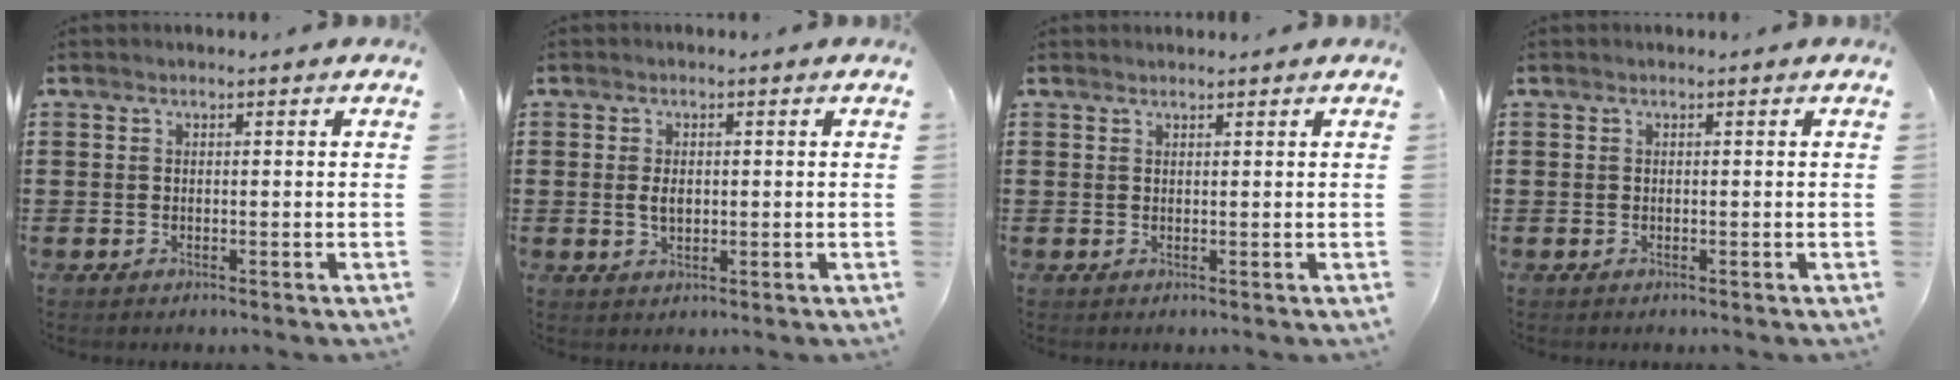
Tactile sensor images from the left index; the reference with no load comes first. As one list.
[{"total": 2.4, "force": [0.2, 1.4, 2.0], "torque": [-0.048, 0.002, 0.000]}, {"total": 0.8, "force": [0.8, 0.1, 0.1], "torque": [-0.003, -0.001, 0.017]}, {"total": 0.0}]